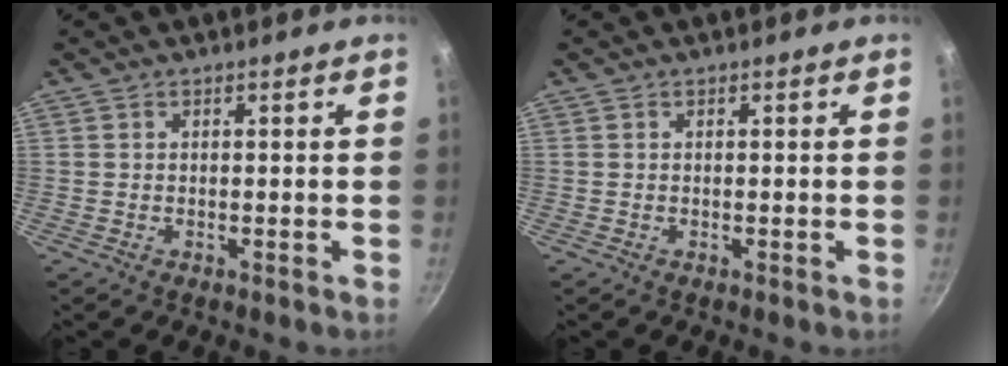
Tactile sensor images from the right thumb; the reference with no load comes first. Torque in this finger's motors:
{"motor_torque": [-0.22, 0.23, 0.06, 0.07, 0.00]}